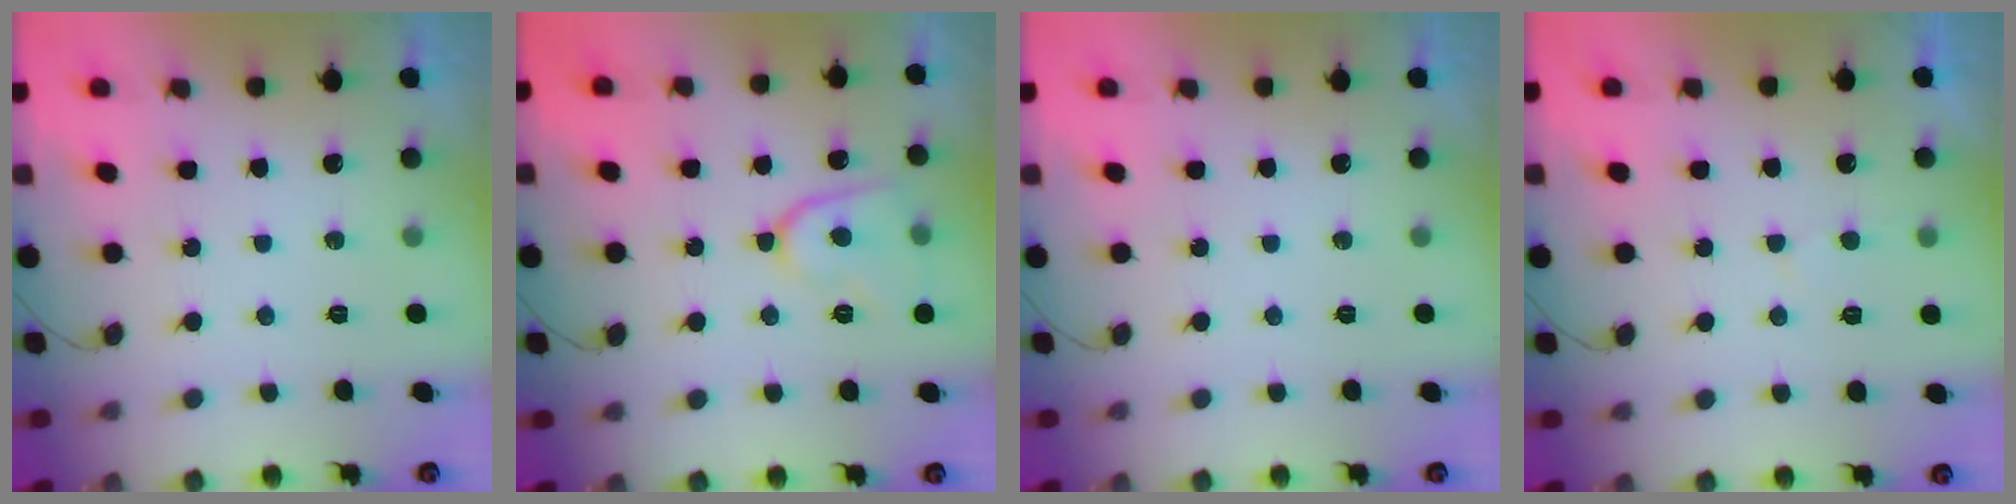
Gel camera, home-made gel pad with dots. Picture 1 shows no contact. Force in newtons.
{"total": 10.5, "press": 10.4, "slide": 1.3}
{"total": 0.0}
{"total": 3.2, "press": 3.2, "slide": 0.4}